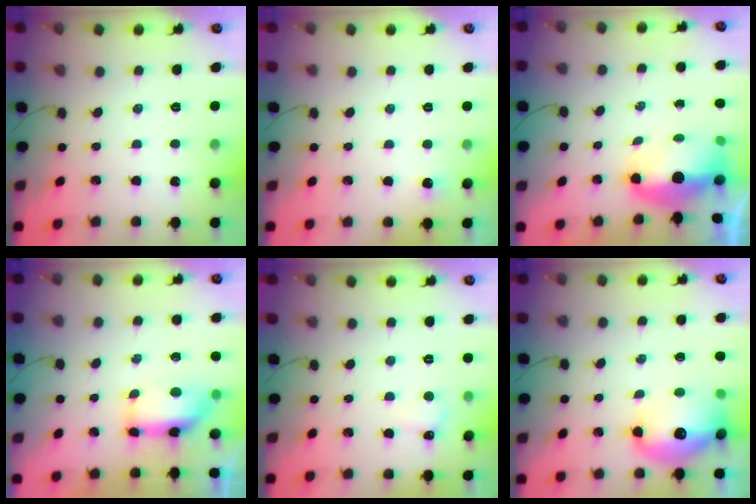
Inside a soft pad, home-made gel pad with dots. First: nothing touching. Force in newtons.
{"total": 3.2, "press": 2.9, "slide": 1.5}
{"total": 8.0, "press": 7.1, "slide": 3.7}
{"total": 13.9, "press": 9.1, "slide": 10.5}
{"total": 3.5, "press": 3.3, "slide": 1.0}
{"total": 13.6, "press": 13.2, "slide": 3.2}